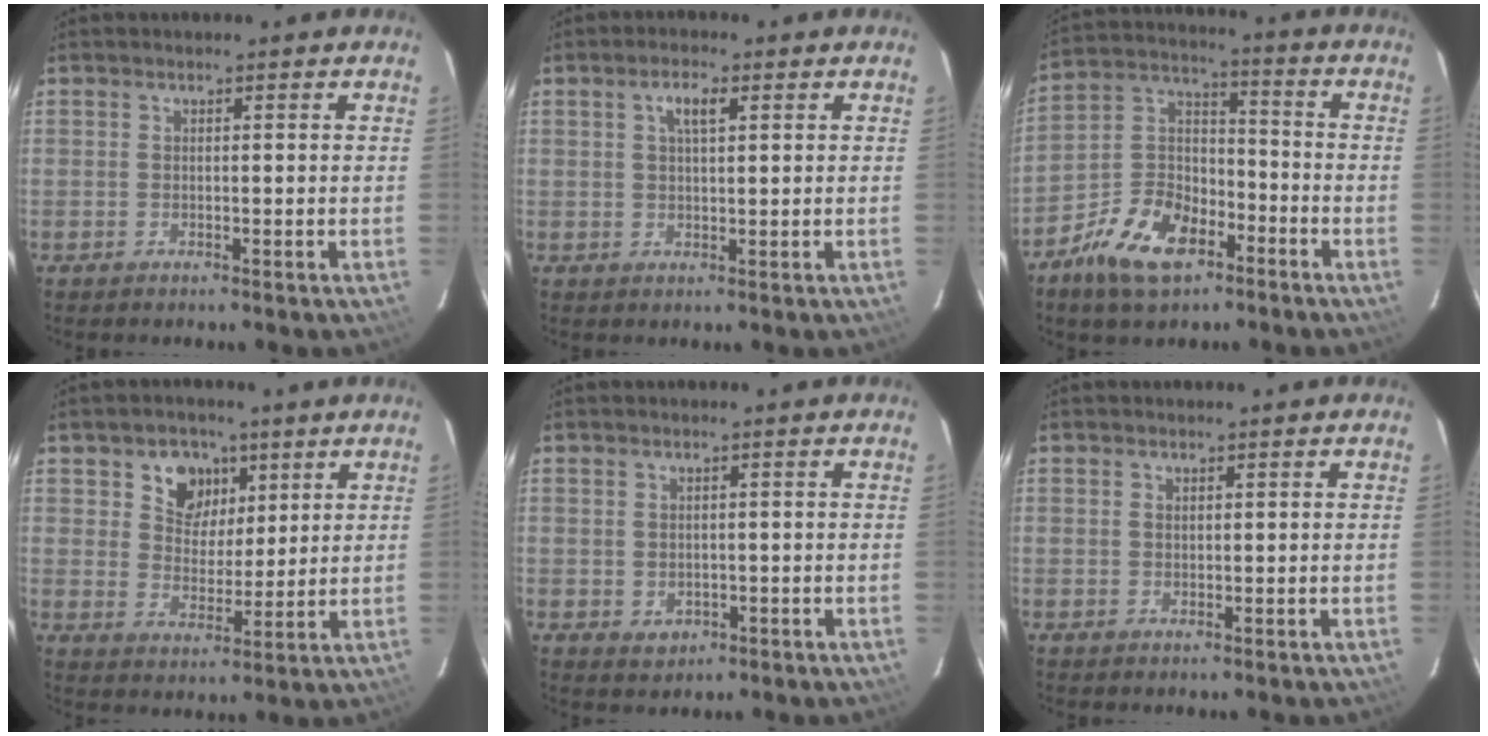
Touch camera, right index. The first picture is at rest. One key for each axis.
{"total": 3.4, "fx": 1.3, "fy": 1.2, "fz": 2.9, "tx": -0.053, "ty": 0.008, "tz": 0.024}
{"total": 14.0, "fx": -8.2, "fy": 7.8, "fz": 8.2, "tx": -0.178, "ty": 0.025, "tz": -0.146}
{"total": 7.7, "fx": 3.7, "fy": 5.7, "fz": 3.7, "tx": -0.061, "ty": 0.009, "tz": 0.067}
{"total": 2.5, "fx": -0.2, "fy": 2.3, "fz": 1.2, "tx": -0.021, "ty": 0.001, "tz": 0.006}
{"total": 0.7, "fx": 0.3, "fy": 0.5, "fz": 0.2, "tx": -0.005, "ty": 0.002, "tz": 0.007}